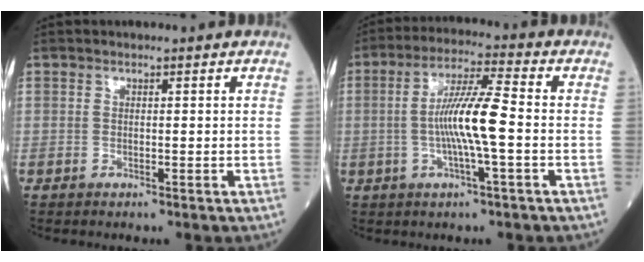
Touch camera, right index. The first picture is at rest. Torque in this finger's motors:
{"motor_torque": [0.43, 0.04, 0.29, 0.09]}